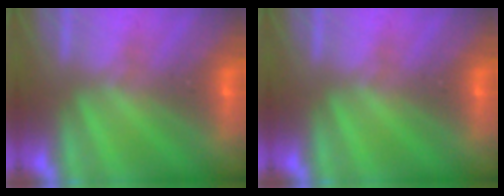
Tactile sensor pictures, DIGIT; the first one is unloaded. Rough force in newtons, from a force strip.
{"total": 0.0}